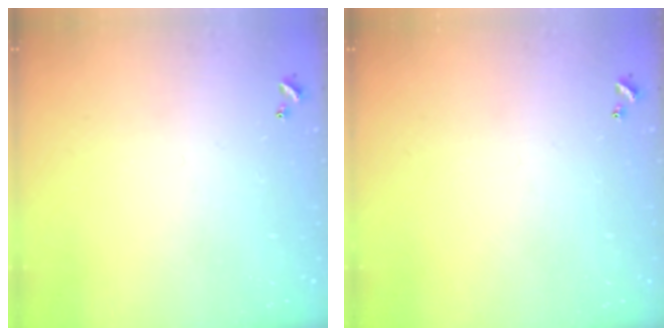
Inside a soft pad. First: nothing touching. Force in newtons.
{"total": 0.0}